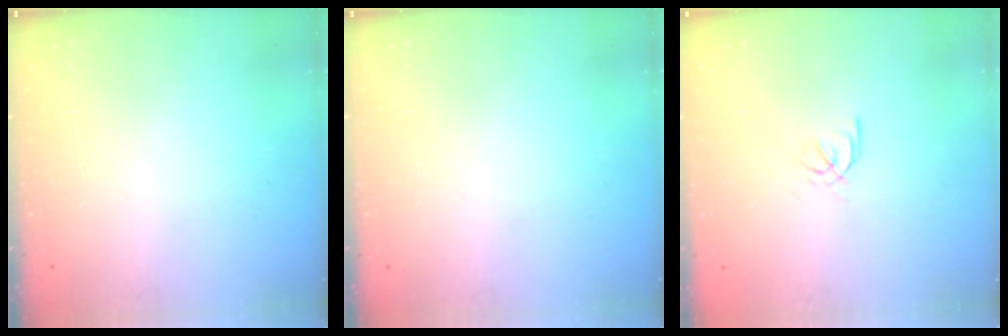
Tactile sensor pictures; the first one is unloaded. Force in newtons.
{"total": 0.0}
{"total": 2.6, "press": 2.5, "slide": 0.6}